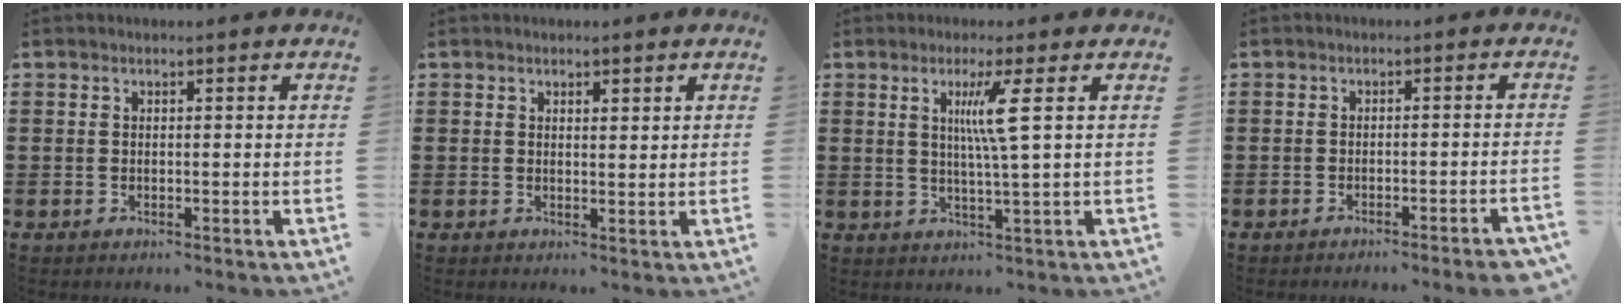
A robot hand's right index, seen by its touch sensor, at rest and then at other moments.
{"total": 1.3, "force": [1.1, 0.6, 0.3], "torque": [-0.008, 0.004, 0.021]}
{"total": 5.5, "force": [1.5, -0.8, 5.2], "torque": [-0.102, -0.007, 0.020]}
{"total": 2.3, "force": [-1.9, -0.4, 1.3], "torque": [-0.020, -0.001, -0.036]}